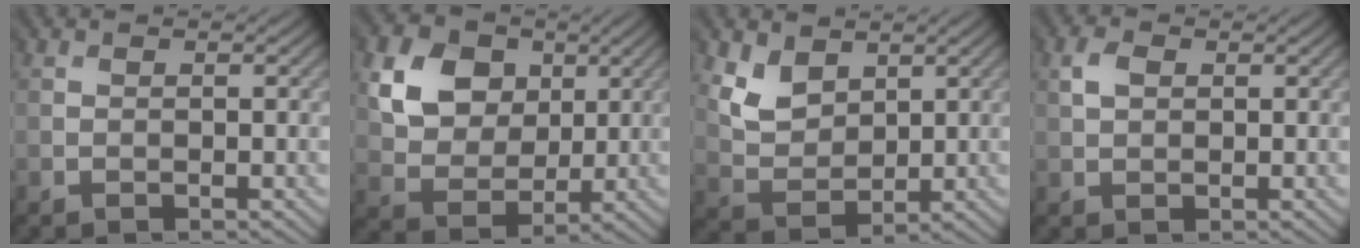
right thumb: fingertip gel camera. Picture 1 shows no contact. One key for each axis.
{"total": 10.7, "fx": 4.9, "fy": 8.3, "fz": 4.8, "tx": -0.140, "ty": 0.019, "tz": 0.100}
{"total": 4.7, "fx": 3.4, "fy": 3.1, "fz": 1.3, "tx": -0.058, "ty": -0.009, "tz": 0.062}
{"total": 1.7, "fx": 1.0, "fy": 1.3, "fz": 0.5, "tx": -0.018, "ty": 0.003, "tz": 0.015}